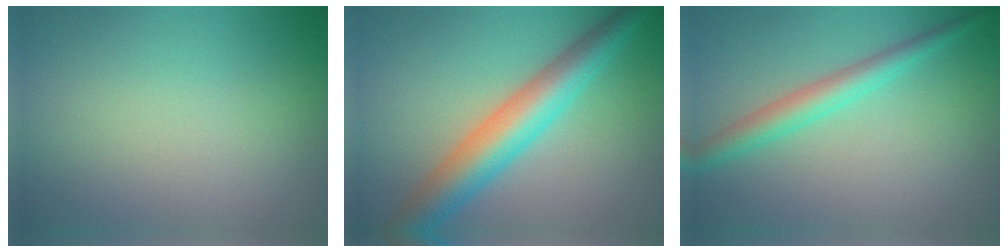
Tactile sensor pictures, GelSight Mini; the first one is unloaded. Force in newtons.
{"total": 6.6, "press": 6.6, "slide": 0.1}
{"total": 2.9, "press": 2.9, "slide": 0.2}